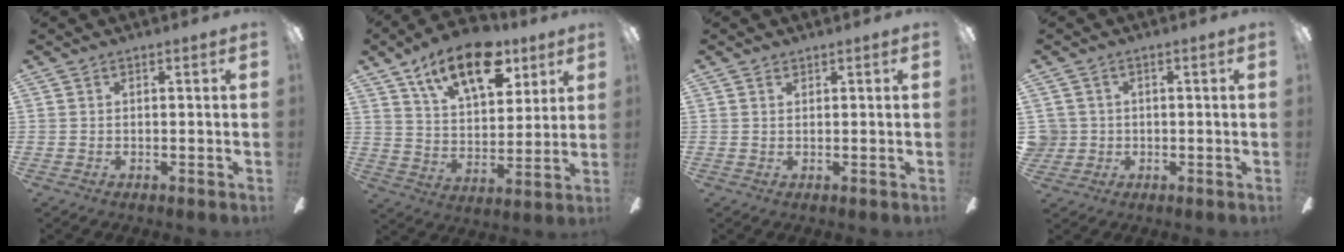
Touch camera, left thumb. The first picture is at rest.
{"total": 18.2, "force": [10.6, 9.2, 11.7], "torque": [-0.176, -0.042, 0.180]}
{"total": 0.8, "force": [0.6, 0.5, 0.2], "torque": [-0.006, 0.001, 0.012]}
{"total": 4.1, "force": [0.4, 4.0, 0.4], "torque": [-0.026, 0.010, 0.008]}